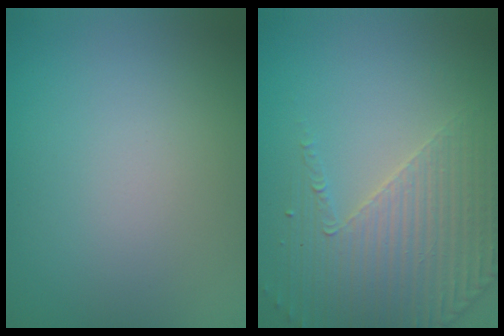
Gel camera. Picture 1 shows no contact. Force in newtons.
{"total": 3.8, "press": 3.6, "slide": 1.1}